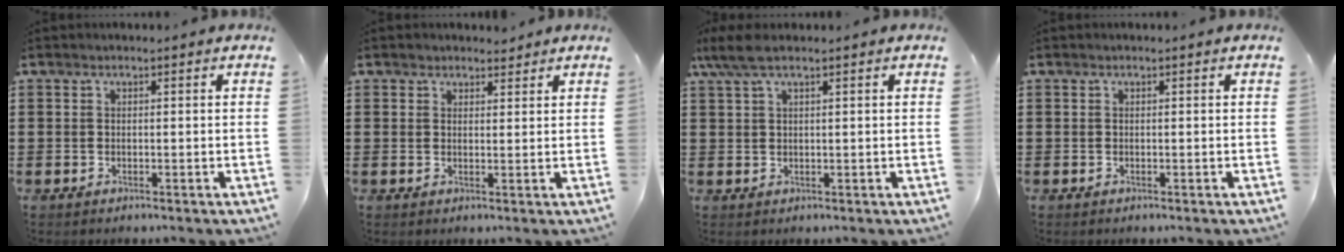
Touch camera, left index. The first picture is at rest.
{"total": 2.1, "force": [1.8, 1.0, 0.1], "torque": [-0.007, 0.006, 0.036]}
{"total": 3.8, "force": [2.0, 0.8, 3.1], "torque": [-0.078, -0.002, 0.032]}
{"total": 0.0}